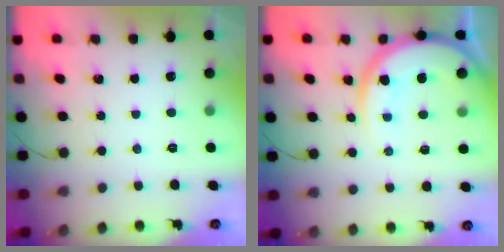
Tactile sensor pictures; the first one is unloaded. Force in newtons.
{"total": 13.0, "press": 13.0, "slide": 0.8}